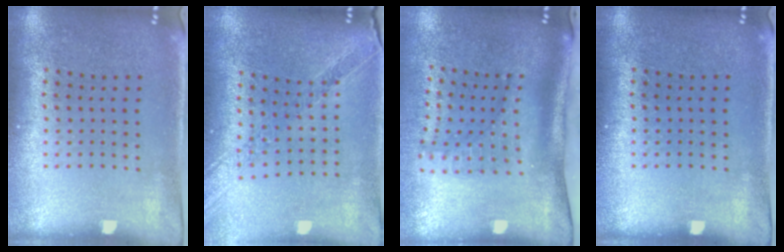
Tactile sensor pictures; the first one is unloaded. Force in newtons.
{"total": 1.1, "press": 1.1, "slide": 0.2}
{"total": 2.0, "press": 1.5, "slide": 1.3}
{"total": 0.0}